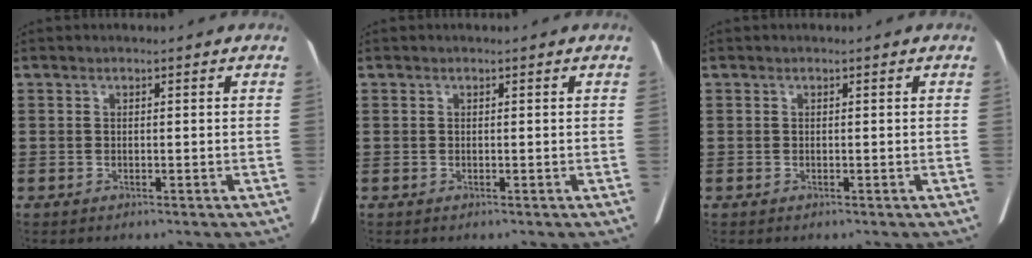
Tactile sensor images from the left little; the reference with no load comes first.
{"total": 0.0}
{"total": 0.0}